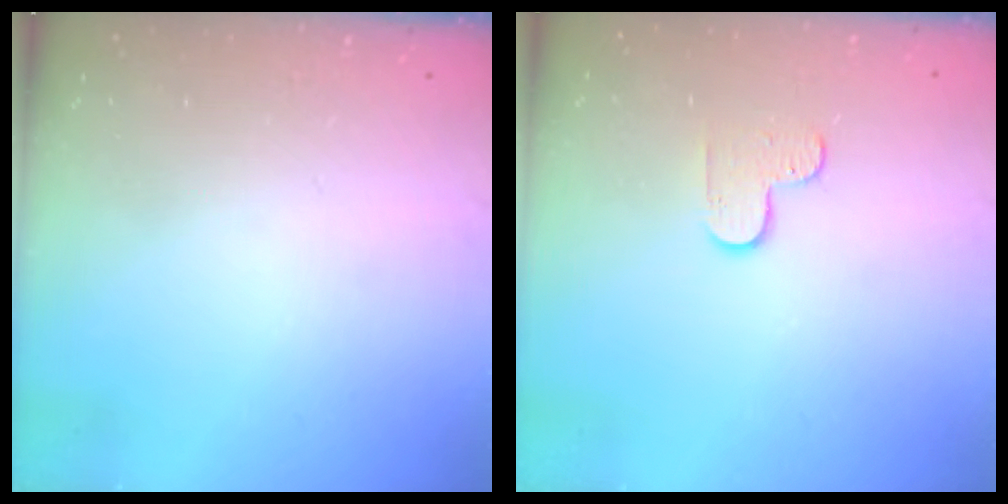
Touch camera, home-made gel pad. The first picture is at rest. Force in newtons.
{"total": 5.8, "press": 5.8, "slide": 0.6}